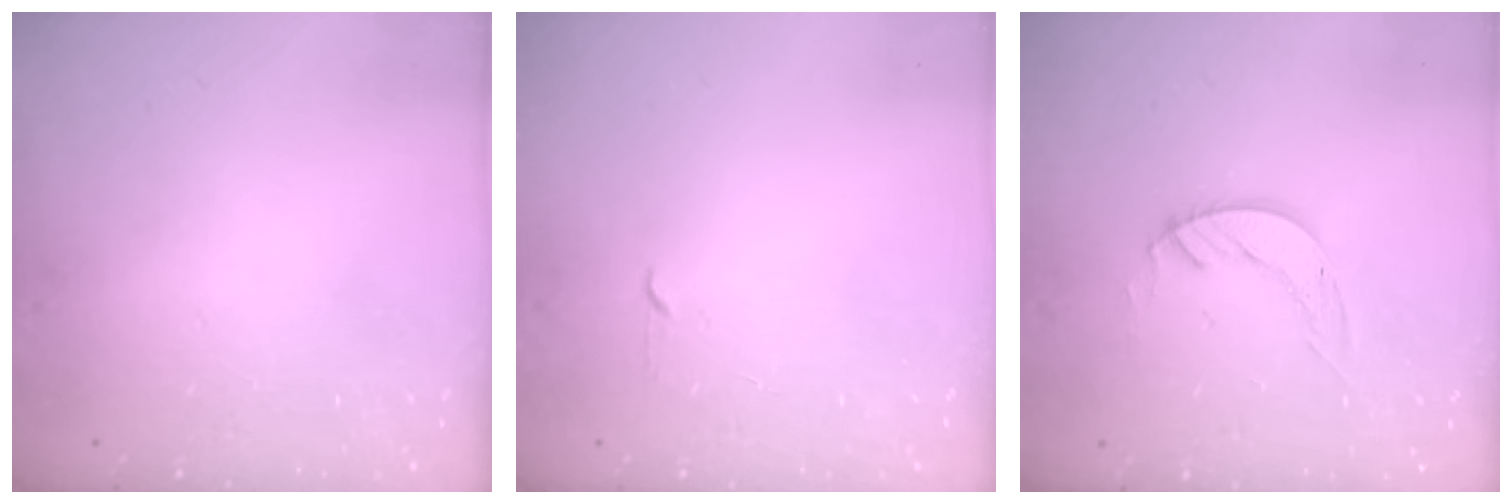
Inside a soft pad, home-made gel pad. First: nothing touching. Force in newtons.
{"total": 2.3, "press": 2.2, "slide": 0.3}
{"total": 4.2, "press": 4.2, "slide": 0.2}